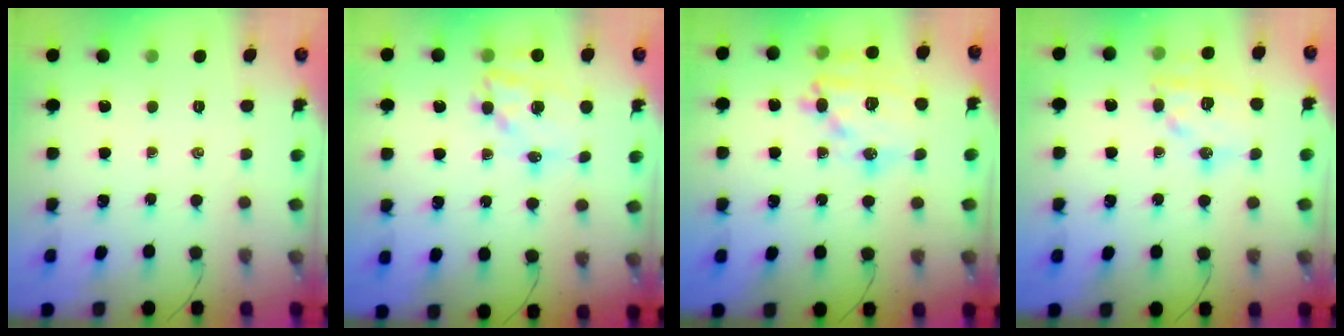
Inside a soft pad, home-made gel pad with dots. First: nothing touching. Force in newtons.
{"total": 14.2, "press": 13.8, "slide": 3.3}
{"total": 18.1, "press": 17.9, "slide": 2.3}
{"total": 13.4, "press": 13.4, "slide": 1.5}